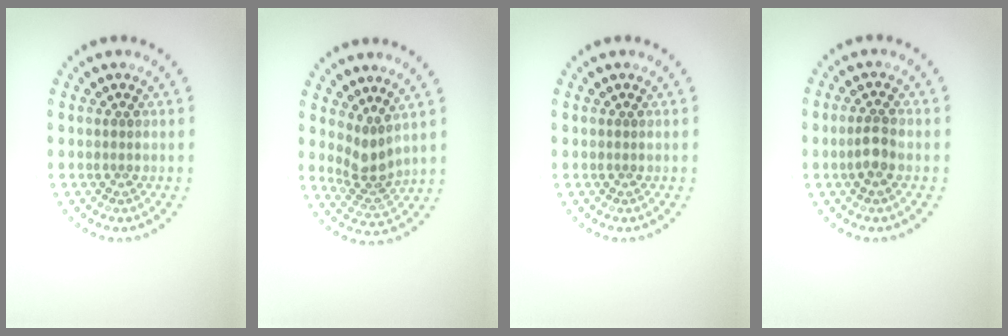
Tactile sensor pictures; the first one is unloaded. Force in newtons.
{"total": 2.8, "press": 2.1, "slide": 1.8}
{"total": 0.0}
{"total": 1.9, "press": 1.8, "slide": 0.7}